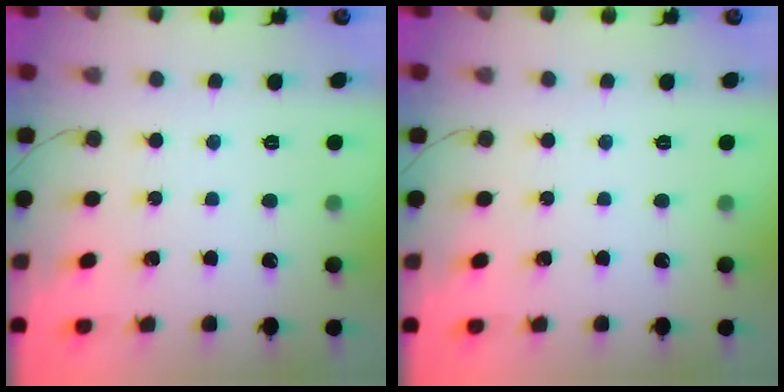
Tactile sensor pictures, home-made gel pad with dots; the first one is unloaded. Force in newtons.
{"total": 0.0}